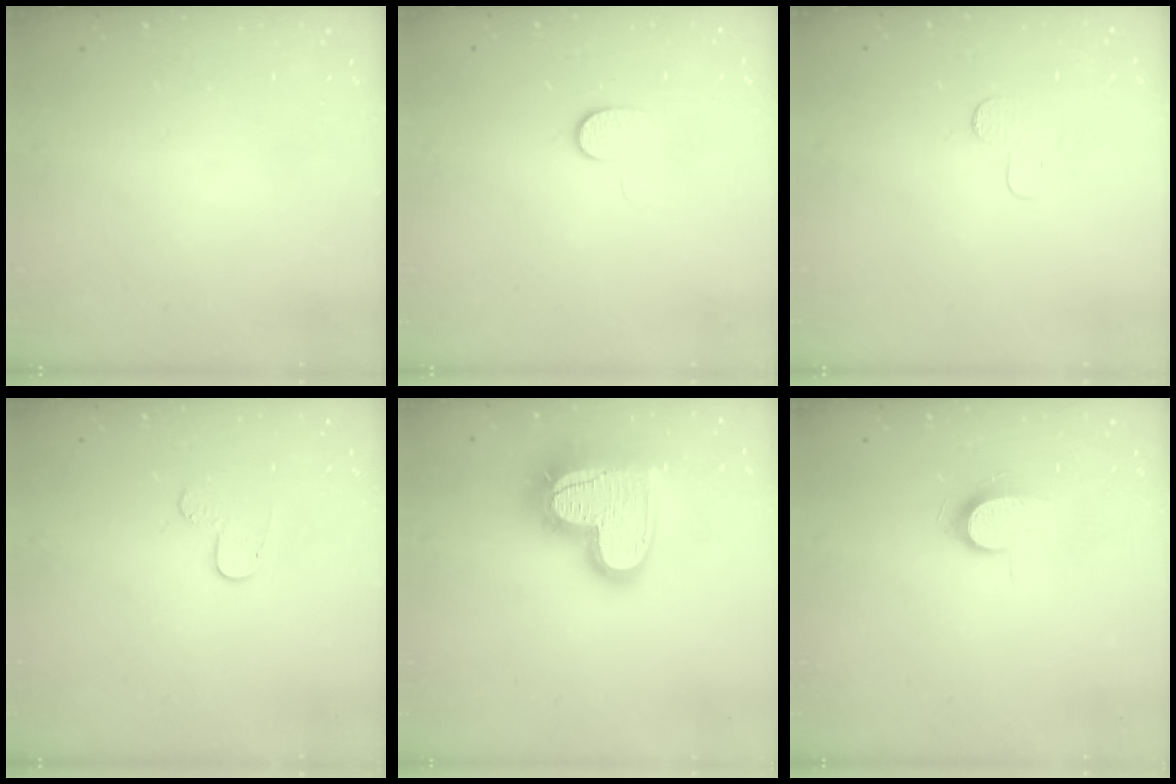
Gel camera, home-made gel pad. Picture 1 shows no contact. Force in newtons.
{"total": 6.8, "press": 6.7, "slide": 1.0}
{"total": 2.9, "press": 2.9, "slide": 0.3}
{"total": 5.7, "press": 5.7, "slide": 0.5}
{"total": 21.1, "press": 21.1, "slide": 1.5}
{"total": 6.6, "press": 6.6, "slide": 0.7}